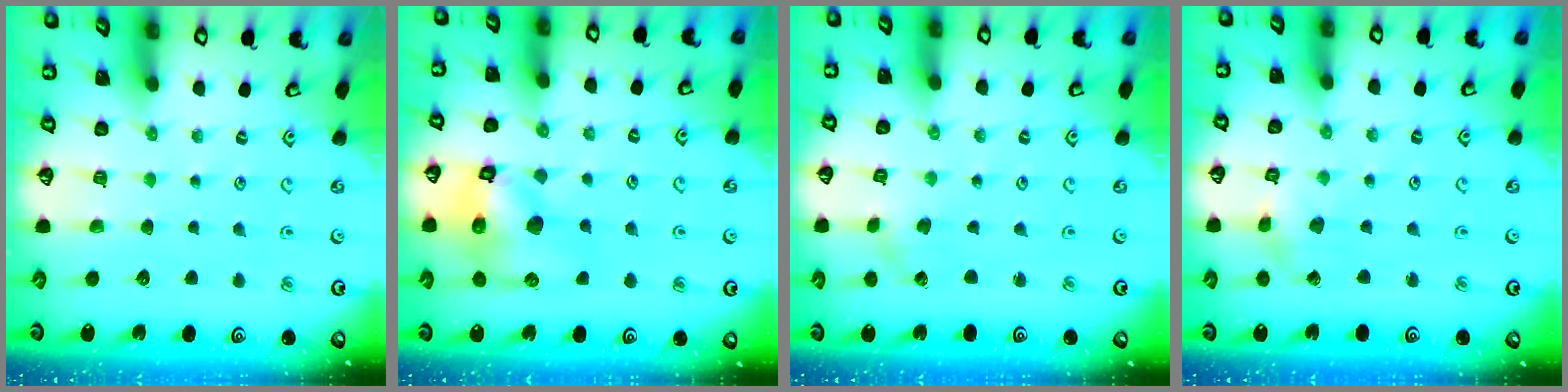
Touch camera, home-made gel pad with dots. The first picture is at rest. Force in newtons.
{"total": 14.9, "press": 14.8, "slide": 1.9}
{"total": 0.0}
{"total": 2.0, "press": 2.0, "slide": 0.3}